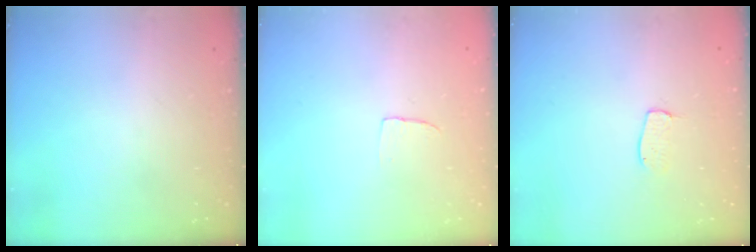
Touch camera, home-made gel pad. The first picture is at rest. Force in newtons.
{"total": 2.4, "press": 2.4, "slide": 0.1}
{"total": 4.5, "press": 4.5, "slide": 0.3}